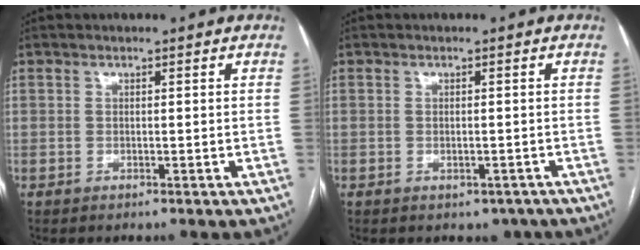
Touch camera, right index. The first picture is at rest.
{"total": 2.0, "force": [-1.4, 1.2, 0.9], "torque": [-0.006, 0.002, -0.010]}